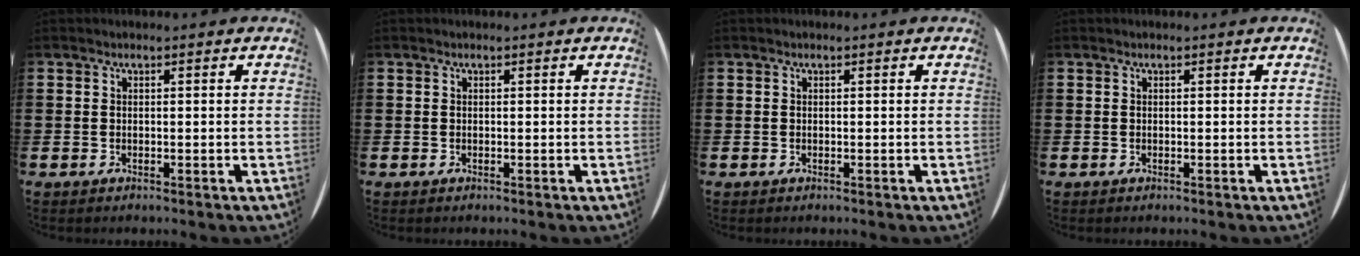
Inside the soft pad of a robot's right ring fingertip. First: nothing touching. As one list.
[{"total": 0.0}, {"total": 0.0}, {"total": 0.0}]